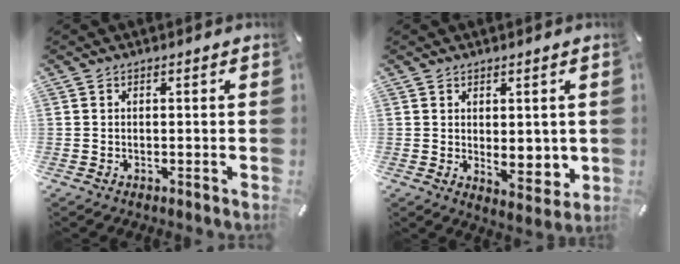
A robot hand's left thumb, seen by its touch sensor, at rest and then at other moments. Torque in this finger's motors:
{"motor_torque": [0.45, 0.41, 0.08, 0.01, 0.09]}